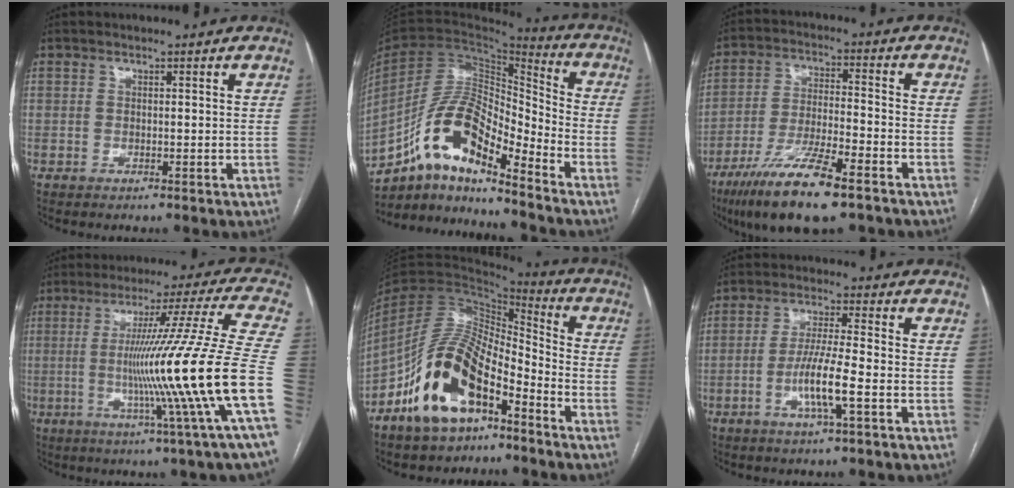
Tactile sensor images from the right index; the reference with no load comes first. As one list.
[{"total": 14.6, "force": [-10.2, 3.7, 9.7], "torque": [-0.188, 0.031, -0.184]}, {"total": 13.6, "force": [-8.9, 1.6, 10.1], "torque": [-0.196, -0.030, -0.157]}, {"total": 24.6, "force": [-4.6, -3.1, 24.0], "torque": [-0.313, -0.021, -0.098]}, {"total": 13.7, "force": [-8.0, 5.9, 9.4], "torque": [-0.191, 0.018, -0.148]}, {"total": 7.2, "force": [-2.4, 0.0, 6.7], "torque": [-0.132, -0.002, -0.048]}]